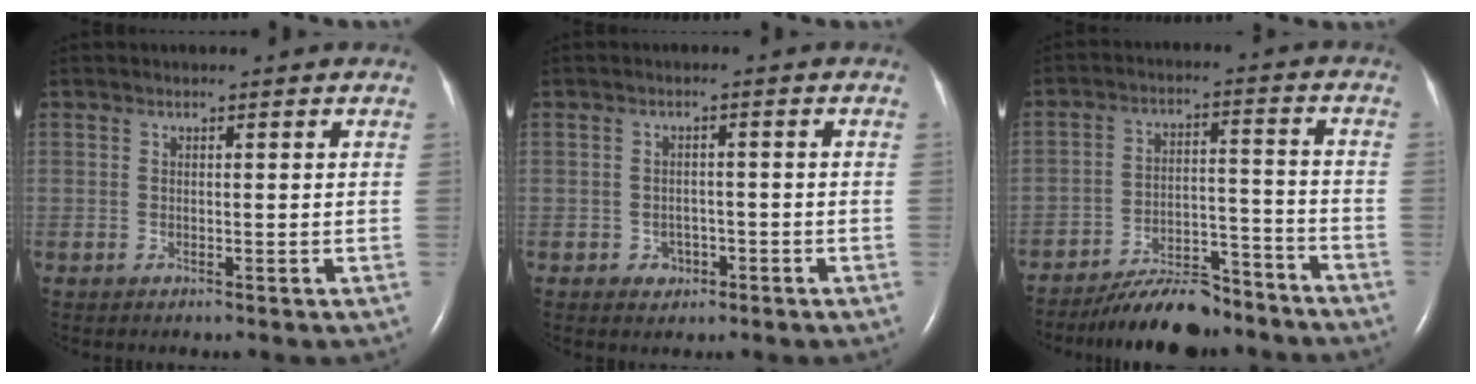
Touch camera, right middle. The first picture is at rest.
{"total": 2.2, "force": [-1.1, 1.8, 0.8], "torque": [-0.007, 0.005, -0.011]}
{"total": 11.3, "force": [-10.1, 3.2, 3.9], "torque": [-0.057, 0.017, -0.162]}